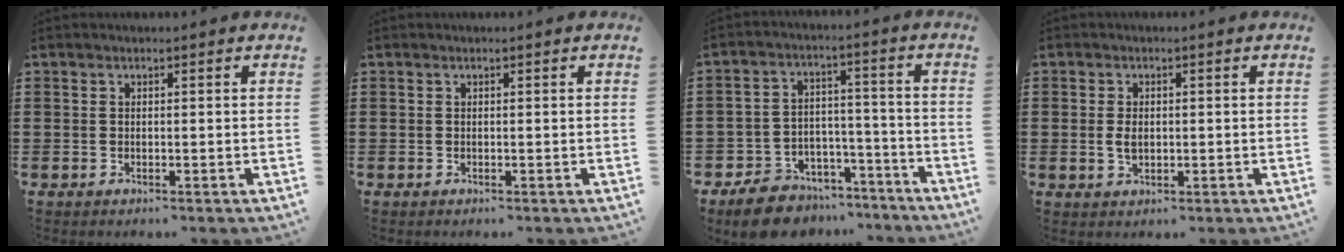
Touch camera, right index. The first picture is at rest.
{"total": 0.0}
{"total": 8.2, "force": [-7.4, 3.0, 1.7], "torque": [-0.032, 0.033, -0.141]}
{"total": 2.5, "force": [0.0, 1.3, 2.1], "torque": [-0.041, 0.000, 0.000]}